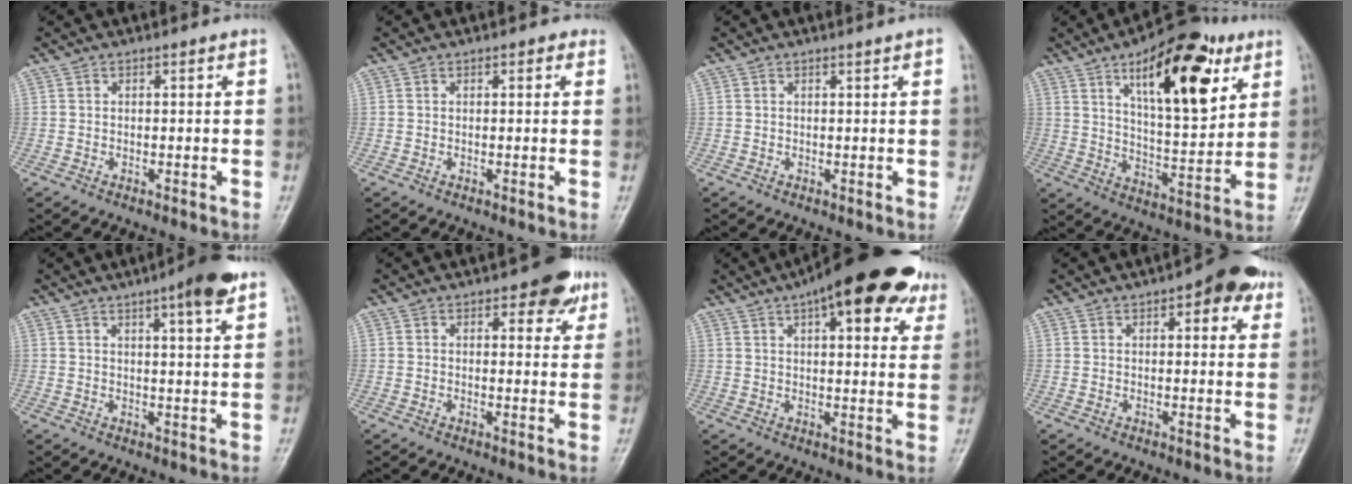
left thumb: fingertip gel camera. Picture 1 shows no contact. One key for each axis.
{"total": 1.3, "fx": 0.6, "fy": 0.7, "fz": 0.8, "tx": 0.001, "ty": 0.002, "tz": 0.003}
{"total": 2.1, "fx": 1.4, "fy": -0.2, "fz": 1.5, "tx": -0.015, "ty": 0.006, "tz": 0.017}
{"total": 20.3, "fx": 9.6, "fy": 7.8, "fz": 16.1, "tx": -0.200, "ty": -0.036, "tz": 0.151}
{"total": 7.6, "fx": 4.6, "fy": 1.1, "fz": 5.9, "tx": -0.073, "ty": -0.019, "tz": 0.062}
{"total": 6.5, "fx": 3.5, "fy": 3.0, "fz": 4.5, "tx": -0.025, "ty": -0.012, "tz": 0.037}
{"total": 21.2, "fx": 12.4, "fy": 7.9, "fz": 15.2, "tx": -0.182, "ty": -0.001, "tz": 0.159}
{"total": 8.7, "fx": 4.6, "fy": 3.9, "fz": 6.3, "tx": -0.041, "ty": -0.009, "tz": 0.049}